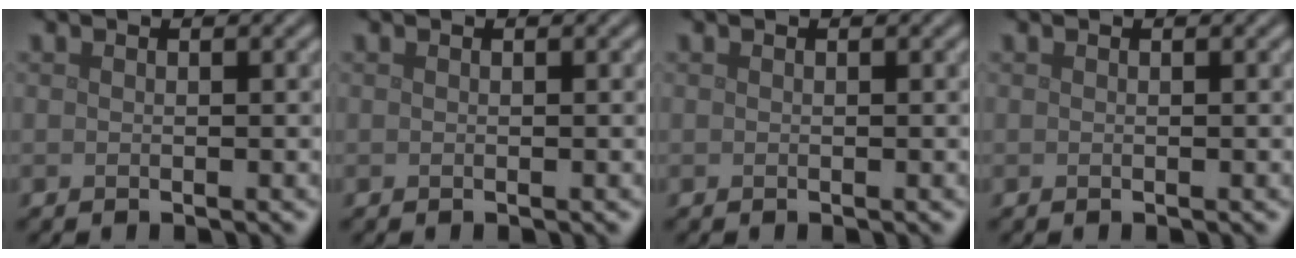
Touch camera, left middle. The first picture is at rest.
{"total": 0.0}
{"total": 0.0}
{"total": 0.0}